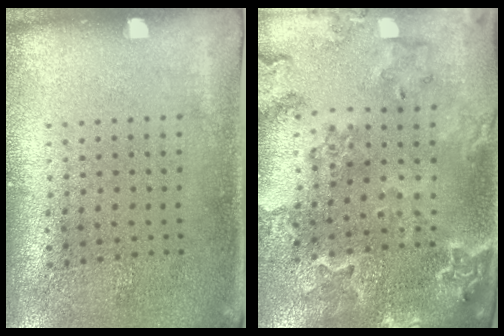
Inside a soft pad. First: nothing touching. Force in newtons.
{"total": 2.0, "press": 2.0, "slide": 0.2}